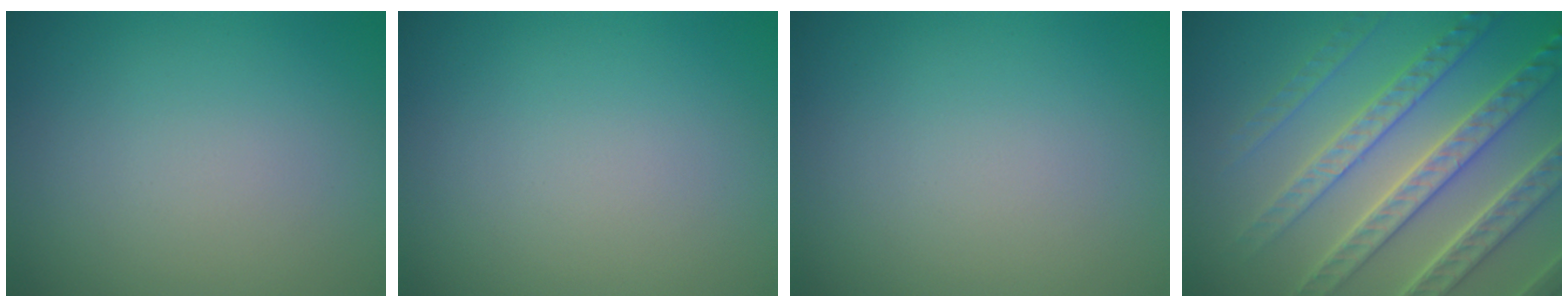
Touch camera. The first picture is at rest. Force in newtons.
{"total": 0.0}
{"total": 0.0}
{"total": 7.1, "press": 6.9, "slide": 1.7}